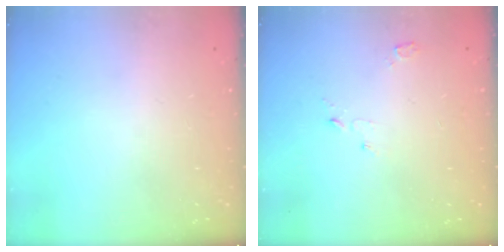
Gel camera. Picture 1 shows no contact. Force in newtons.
{"total": 3.1, "press": 3.1, "slide": 0.3}